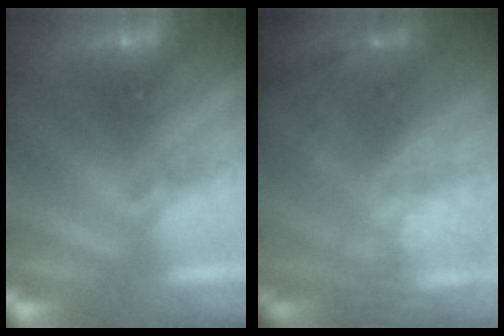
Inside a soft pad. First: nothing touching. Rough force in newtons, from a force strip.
{"total": 8.8}